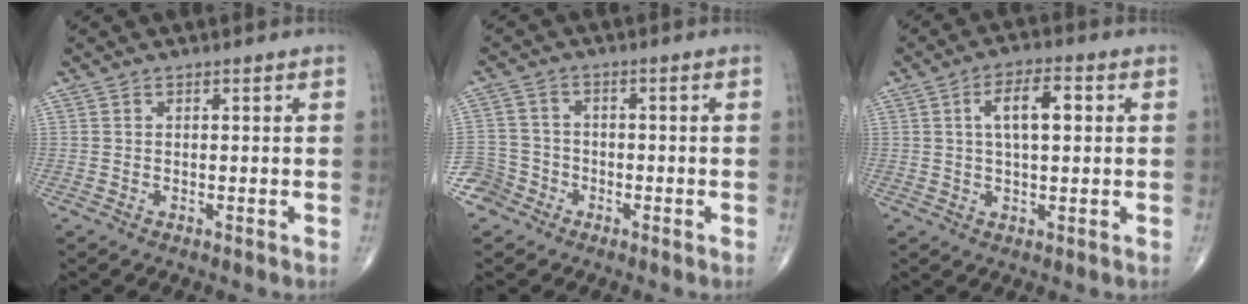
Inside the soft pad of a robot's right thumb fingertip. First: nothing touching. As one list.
[{"total": 5.0, "force": [-3.3, 3.8, -0.2], "torque": [0.028, 0.022, -0.071]}, {"total": 7.4, "force": [1.6, 3.1, 6.5], "torque": [-0.104, 0.011, 0.024]}]